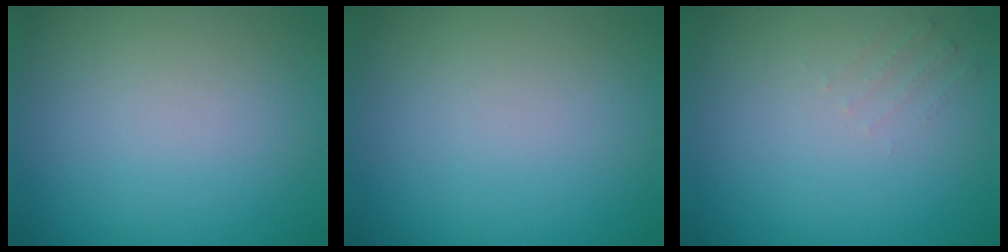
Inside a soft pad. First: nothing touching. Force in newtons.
{"total": 0.0}
{"total": 0.8, "press": 0.8, "slide": 0.2}